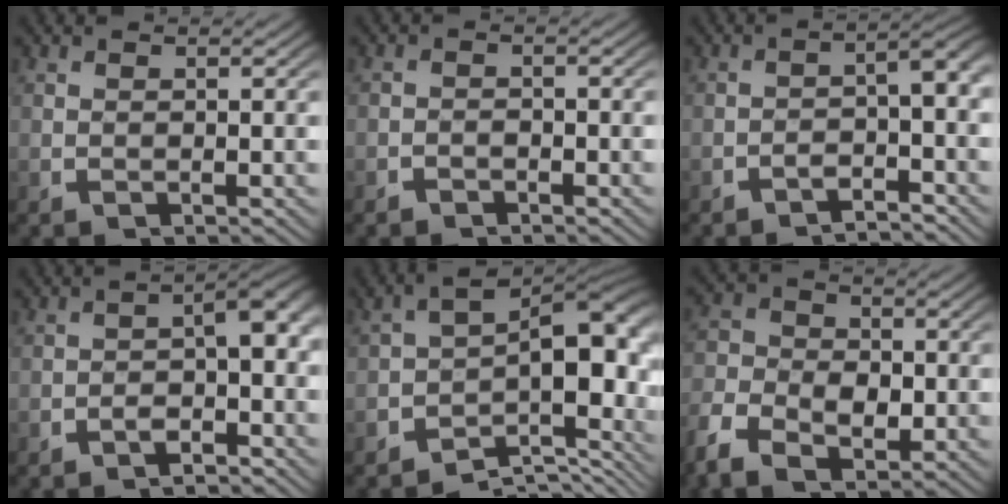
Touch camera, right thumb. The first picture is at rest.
{"total": 1.4, "force": [-1.3, 0.5, 0.0], "torque": [0.003, -0.006, -0.025]}
{"total": 4.0, "force": [-1.9, 1.7, 3.2], "torque": [-0.035, 0.003, -0.035]}
{"total": 4.4, "force": [-1.0, 2.4, 3.6], "torque": [-0.038, 0.005, -0.024]}
{"total": 11.8, "force": [-3.4, 6.3, 9.4], "torque": [-0.129, -0.020, -0.052]}
{"total": 5.2, "force": [-1.6, 3.8, 3.3], "torque": [-0.055, -0.013, -0.031]}